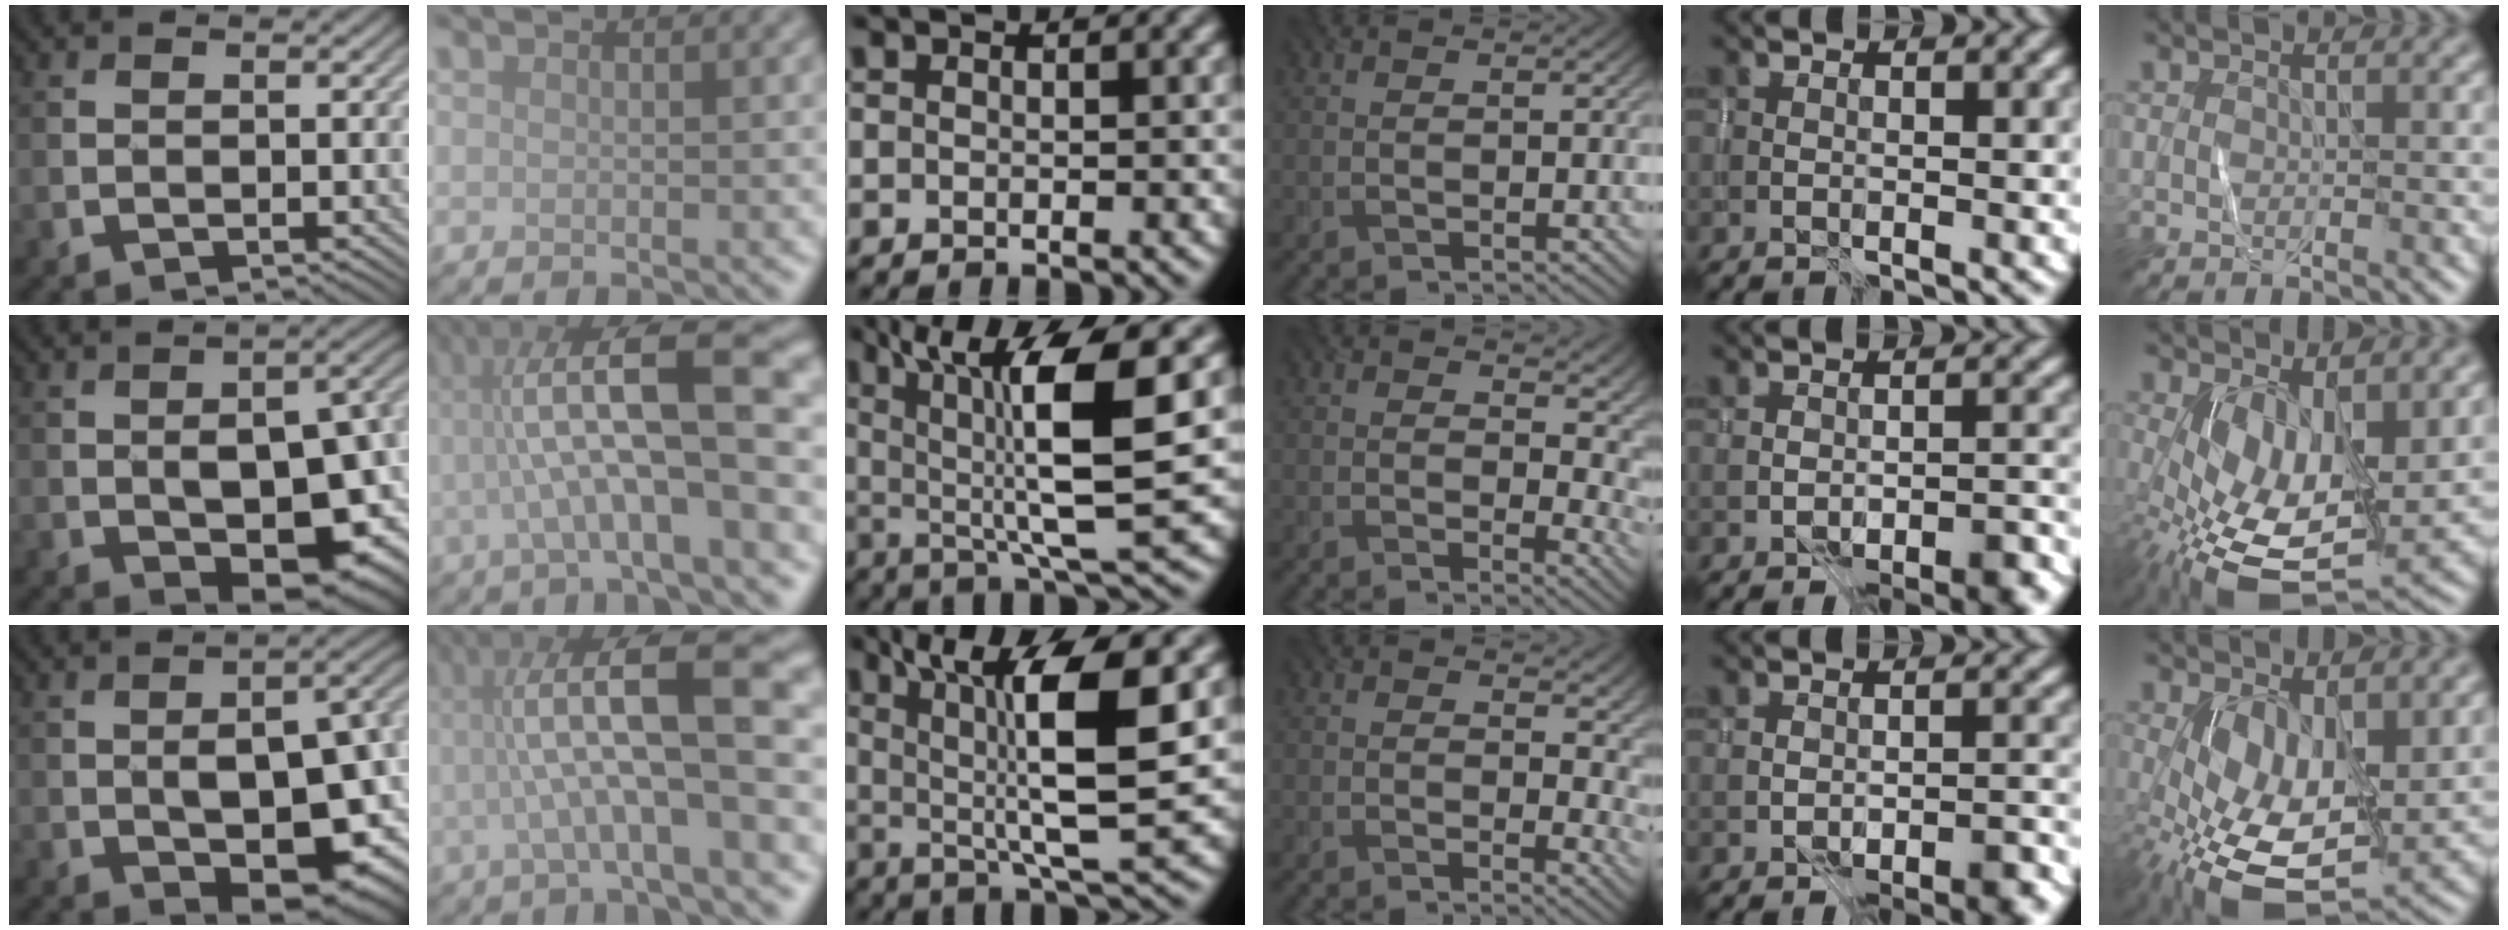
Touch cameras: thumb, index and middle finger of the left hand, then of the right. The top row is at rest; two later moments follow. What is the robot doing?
{"motion": "wrap", "object": "ribbon"}